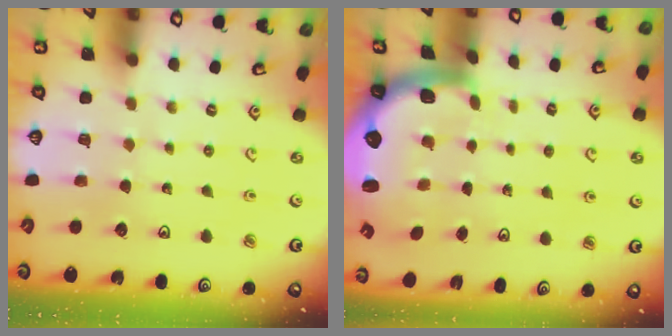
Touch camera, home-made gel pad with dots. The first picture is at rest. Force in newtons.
{"total": 2.8, "press": 2.4, "slide": 1.4}